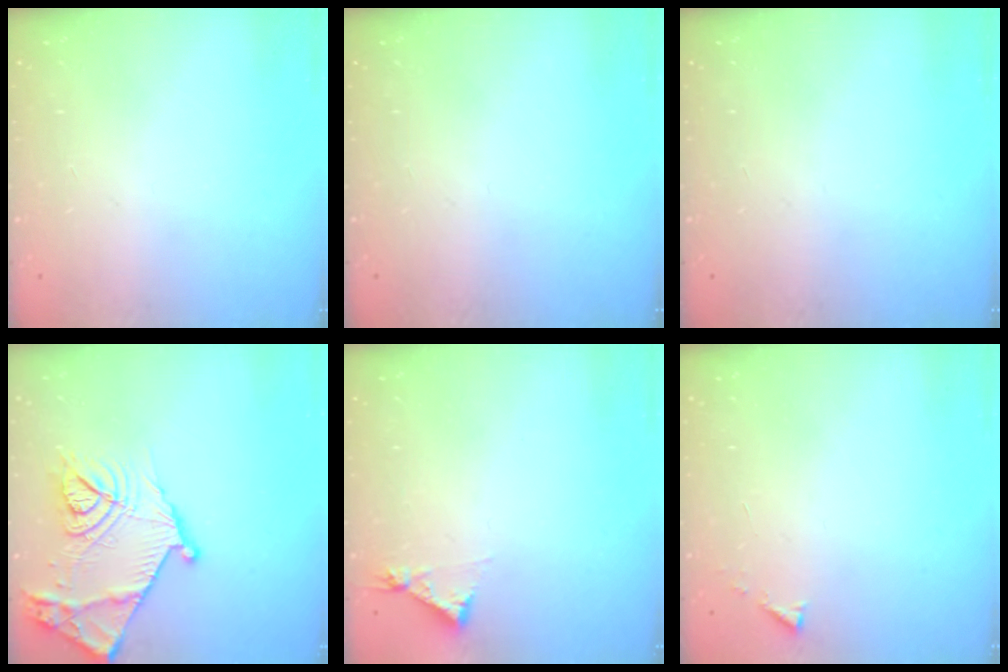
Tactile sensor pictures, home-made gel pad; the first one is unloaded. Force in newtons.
{"total": 0.0}
{"total": 0.0}
{"total": 19.0, "press": 19.0, "slide": 0.7}
{"total": 4.3, "press": 4.3, "slide": 0.5}
{"total": 2.9, "press": 2.9, "slide": 0.4}